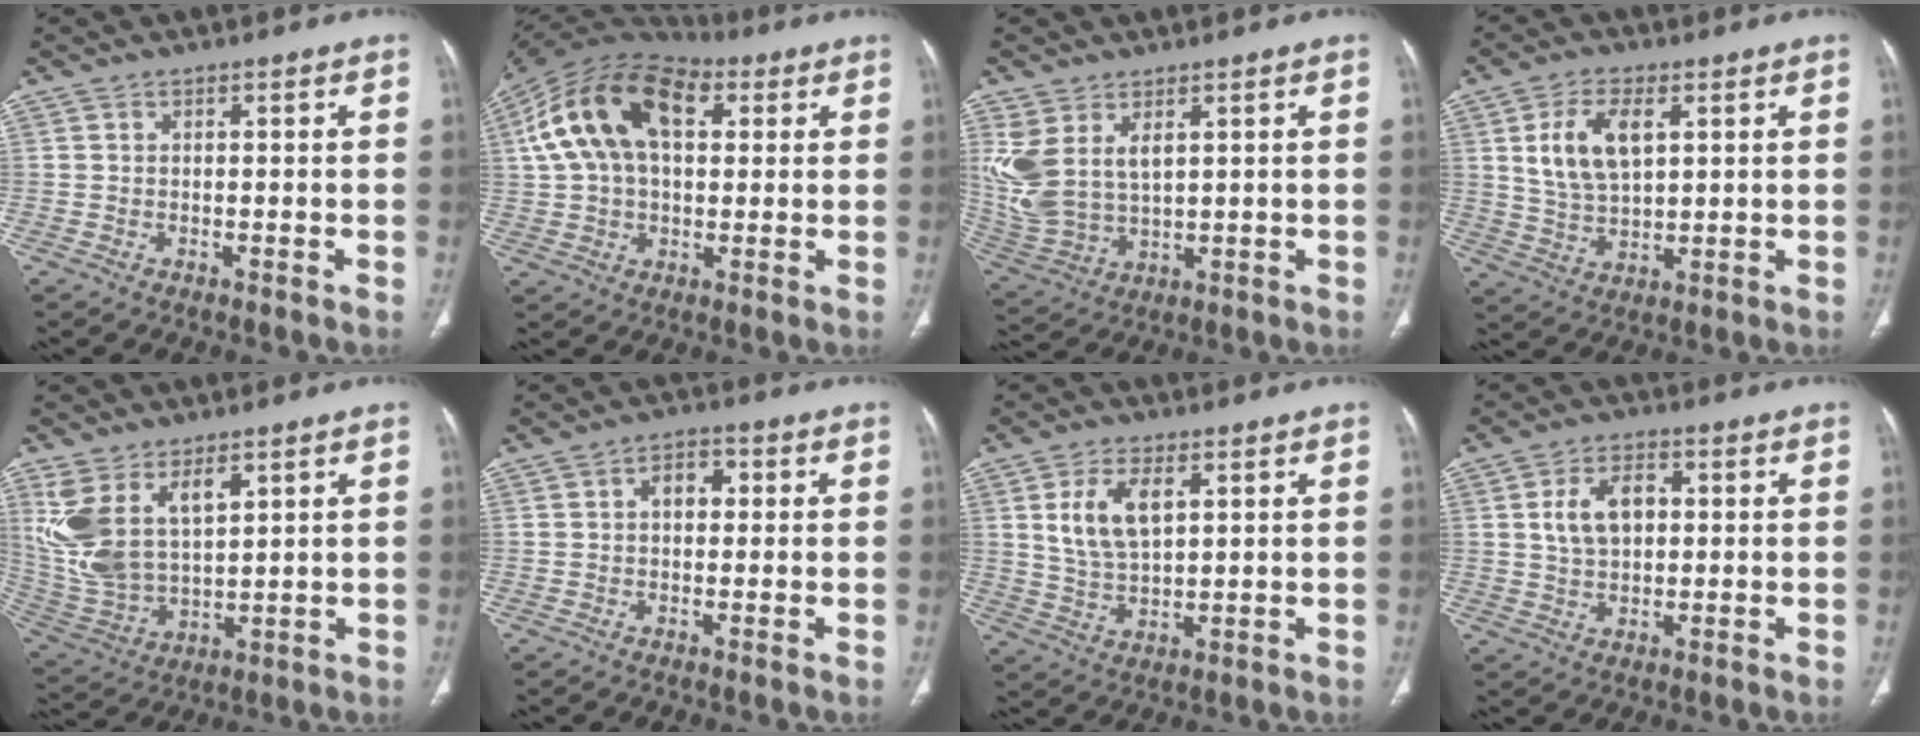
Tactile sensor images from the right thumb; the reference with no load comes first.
{"total": 19.9, "force": [5.7, 11.8, 15.0], "torque": [-0.264, 0.027, 0.090]}
{"total": 11.7, "force": [4.3, 7.0, 8.3], "torque": [-0.186, -0.013, 0.109]}
{"total": 10.1, "force": [3.2, 5.4, 7.9], "torque": [-0.146, -0.006, 0.065]}
{"total": 13.7, "force": [6.2, 7.3, 9.9], "torque": [-0.196, -0.021, 0.144]}
{"total": 4.4, "force": [0.7, 3.0, 3.2], "torque": [-0.039, 0.012, 0.007]}
{"total": 8.9, "force": [3.1, 4.6, 7.0], "torque": [-0.128, -0.009, 0.064]}
{"total": 7.7, "force": [1.4, 4.9, 5.7], "torque": [-0.090, 0.007, 0.024]}